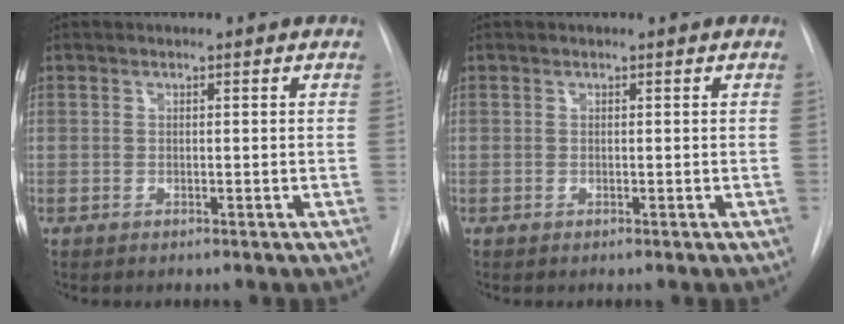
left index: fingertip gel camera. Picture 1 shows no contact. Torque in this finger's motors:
{"motor_torque": [-0.01, 0.00, 0.00, 0.00]}